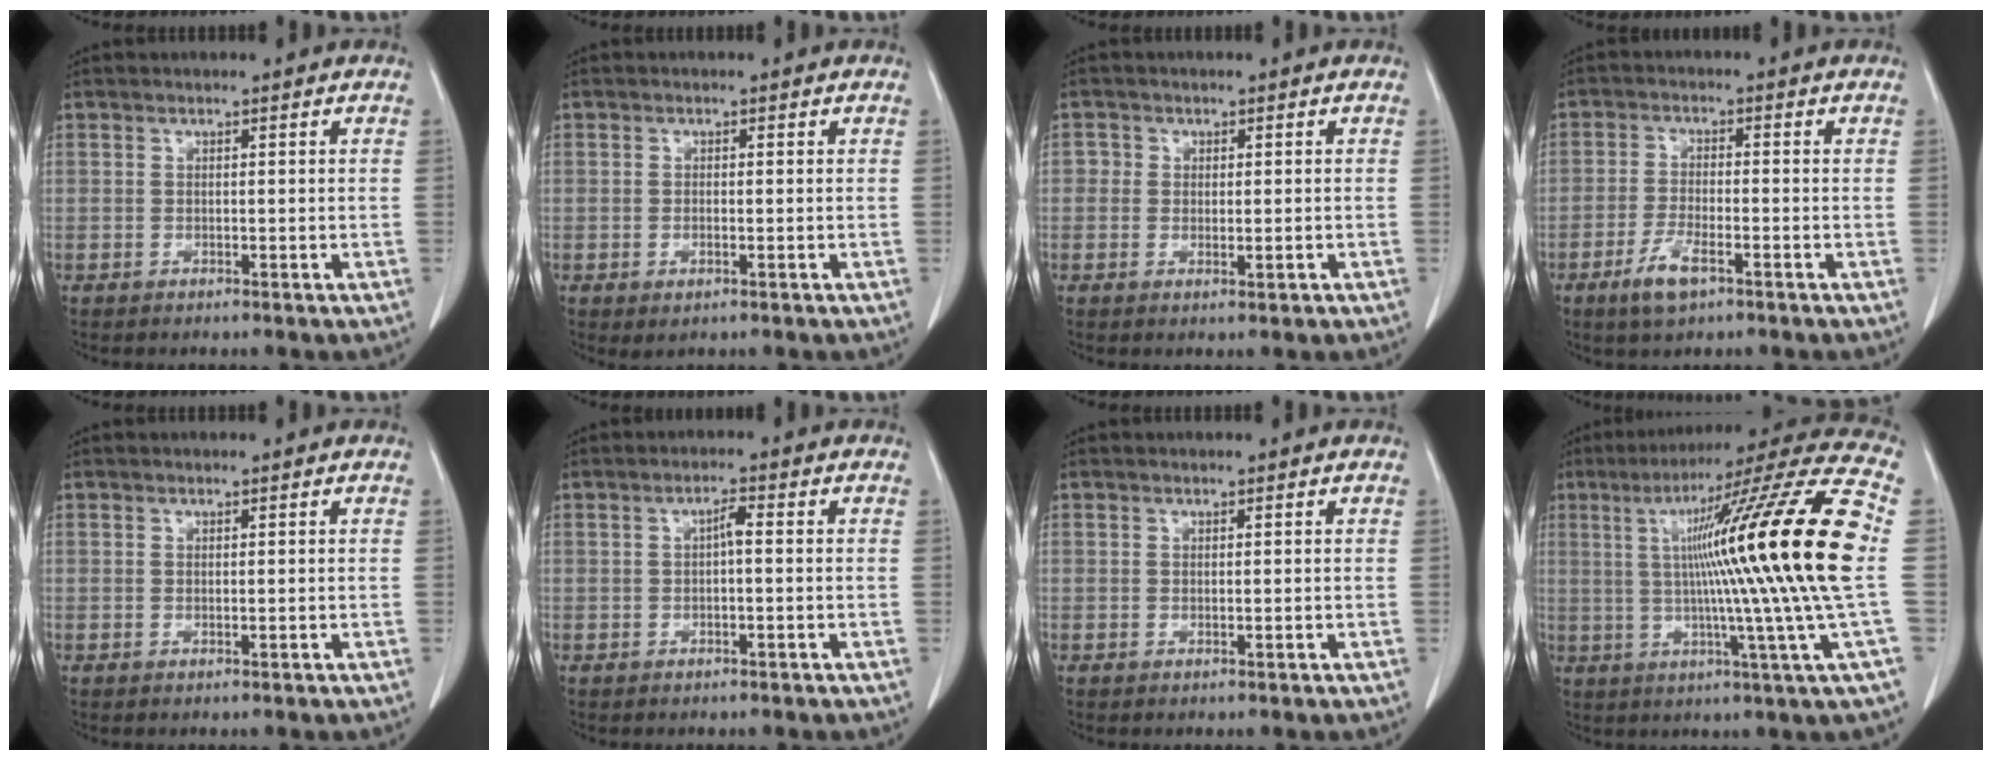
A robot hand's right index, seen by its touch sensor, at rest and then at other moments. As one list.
[{"total": 1.9, "force": [-0.6, 0.8, 1.6], "torque": [-0.031, -0.003, -0.003]}, {"total": 2.4, "force": [-0.3, 1.8, 1.5], "torque": [-0.015, 0.001, -0.004]}, {"total": 5.2, "force": [-2.9, 1.5, 4.0], "torque": [-0.083, -0.005, -0.052]}, {"total": 0.0}, {"total": 2.1, "force": [0.0, 0.4, 2.1], "torque": [-0.037, 0.004, 0.000]}, {"total": 0.0}, {"total": 24.5, "force": [2.1, -2.3, 24.3], "torque": [-0.341, 0.005, 0.009]}]